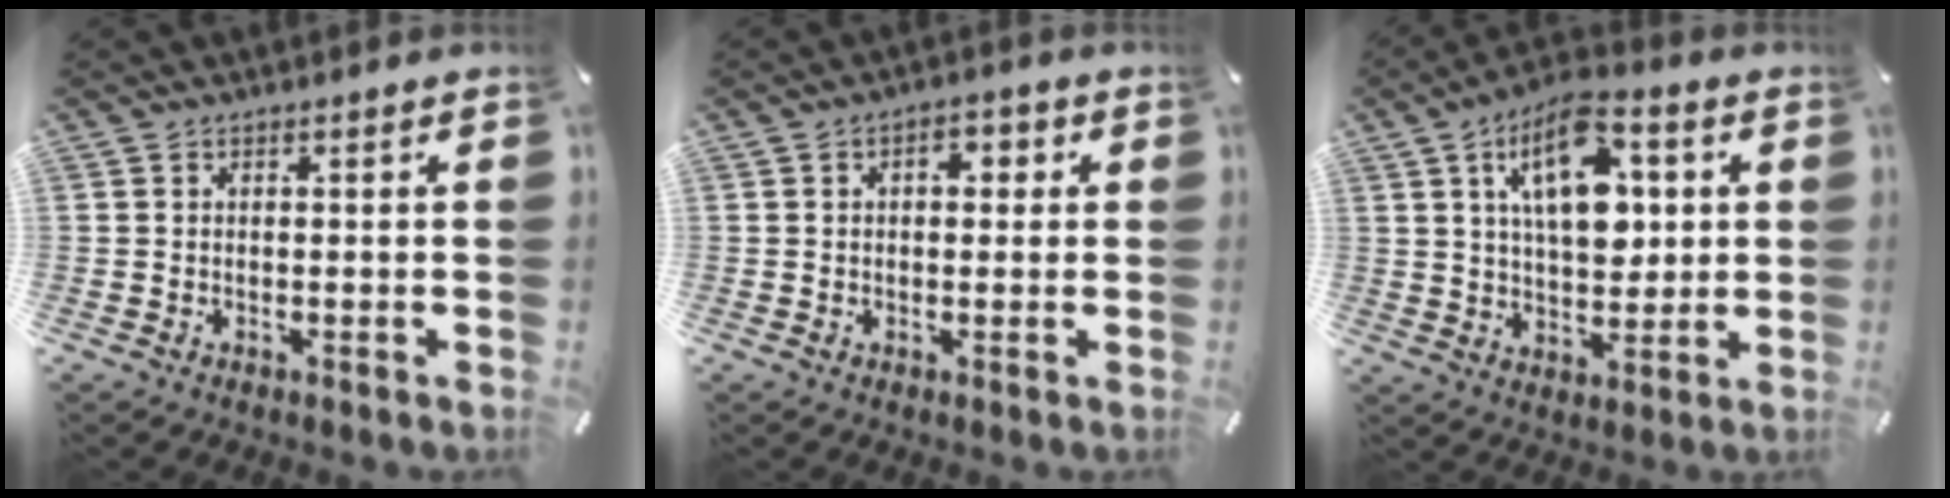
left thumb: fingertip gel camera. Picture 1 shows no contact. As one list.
[{"total": 3.4, "force": [0.4, 2.1, 2.7], "torque": [-0.029, 0.002, -0.002]}, {"total": 15.6, "force": [5.3, 8.7, 11.8], "torque": [-0.194, -0.009, 0.090]}]